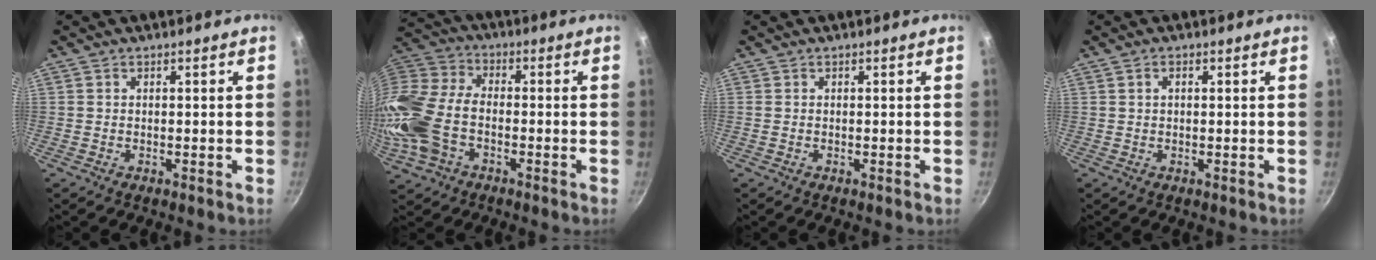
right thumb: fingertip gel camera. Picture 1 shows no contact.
{"total": 17.7, "force": [-5.0, 11.5, 12.5], "torque": [-0.281, 0.036, -0.116]}
{"total": 0.0}
{"total": 1.3, "force": [0.4, 0.8, 0.9], "torque": [-0.016, 0.005, 0.005]}